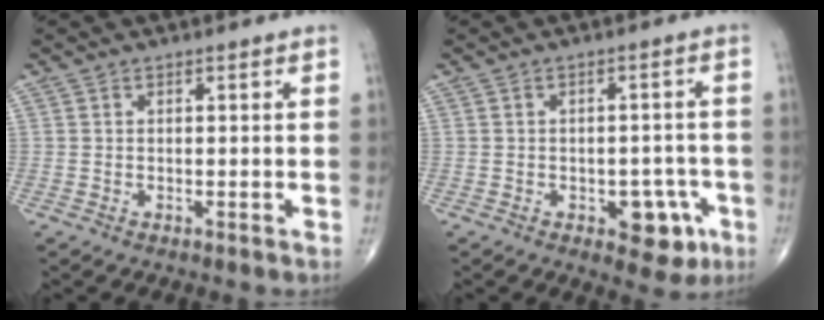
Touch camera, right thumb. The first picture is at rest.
{"total": 7.5, "force": [-3.0, 4.3, 5.3], "torque": [-0.034, 0.018, -0.033]}